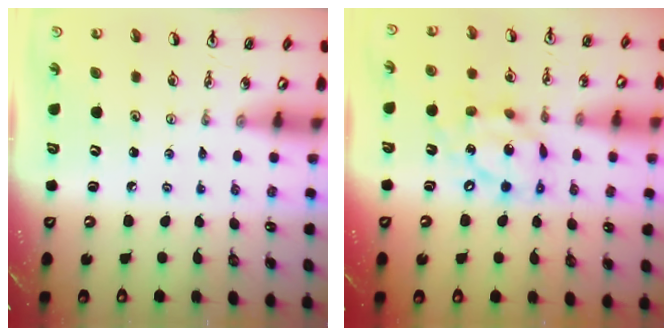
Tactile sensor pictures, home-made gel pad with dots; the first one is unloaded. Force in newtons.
{"total": 13.5, "press": 13.4, "slide": 0.9}